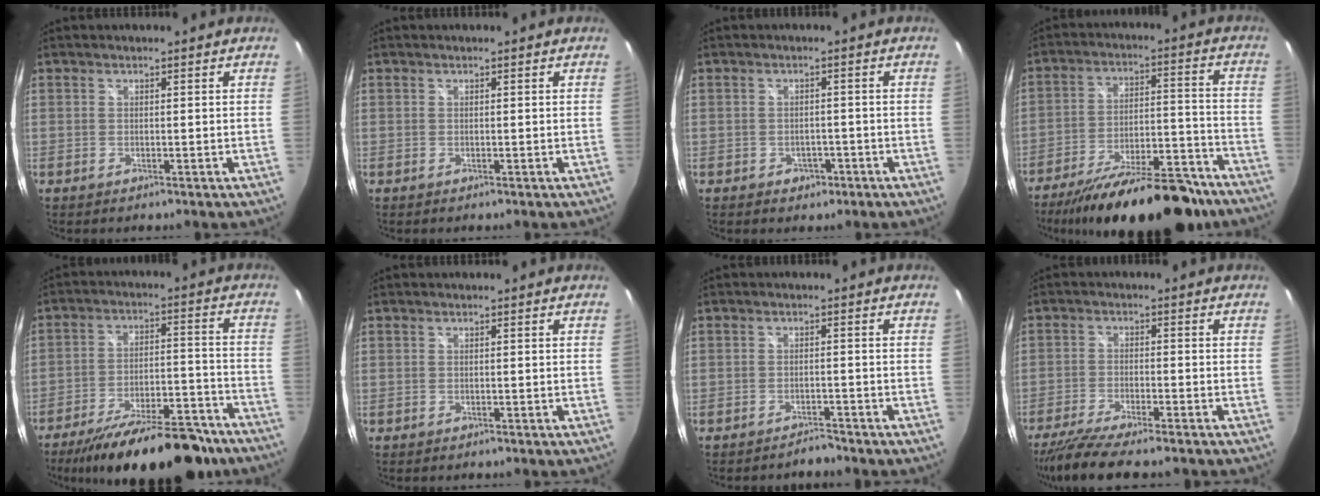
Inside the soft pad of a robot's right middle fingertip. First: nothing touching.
{"total": 0.0}
{"total": 2.9, "force": [-1.4, 2.4, 1.0], "torque": [-0.022, 0.004, -0.014]}
{"total": 24.2, "force": [-19.5, 6.9, 12.5], "torque": [-0.208, -0.019, -0.274]}
{"total": 22.8, "force": [-18.4, 6.6, 11.8], "torque": [-0.198, -0.016, -0.258]}
{"total": 0.0}
{"total": 2.5, "force": [-2.4, 0.5, 0.3], "torque": [-0.010, -0.002, -0.038]}
{"total": 10.1, "force": [-8.5, 0.9, 5.4], "torque": [-0.124, -0.036, -0.145]}